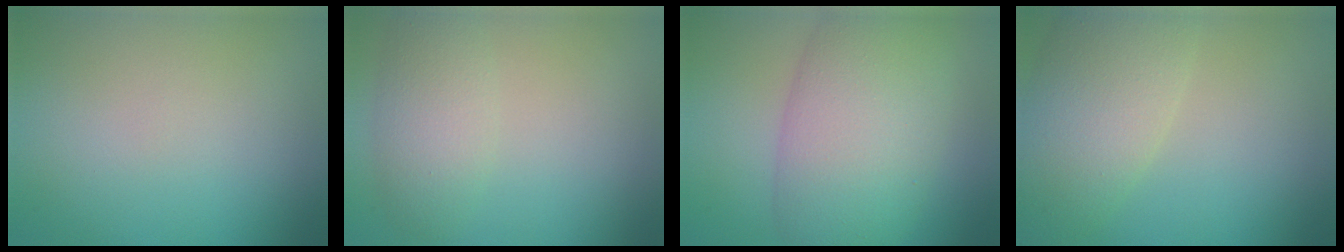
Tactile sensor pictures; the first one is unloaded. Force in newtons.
{"total": 3.3, "press": 3.3, "slide": 0.2}
{"total": 9.7, "press": 9.7, "slide": 0.5}
{"total": 7.0, "press": 7.0, "slide": 0.6}